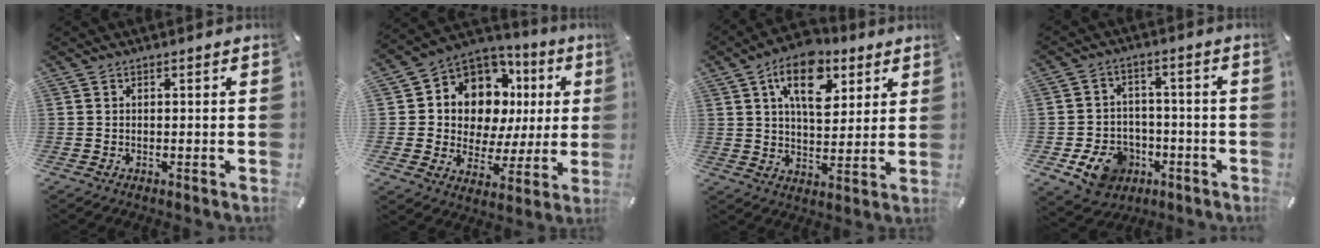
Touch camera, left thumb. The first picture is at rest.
{"total": 11.1, "force": [4.9, 9.0, 4.3], "torque": [-0.080, -0.053, 0.093]}
{"total": 14.0, "force": [6.6, 8.6, 8.8], "torque": [-0.128, -0.020, 0.114]}
{"total": 10.3, "force": [-4.7, 8.1, 4.3], "torque": [-0.072, 0.034, -0.078]}